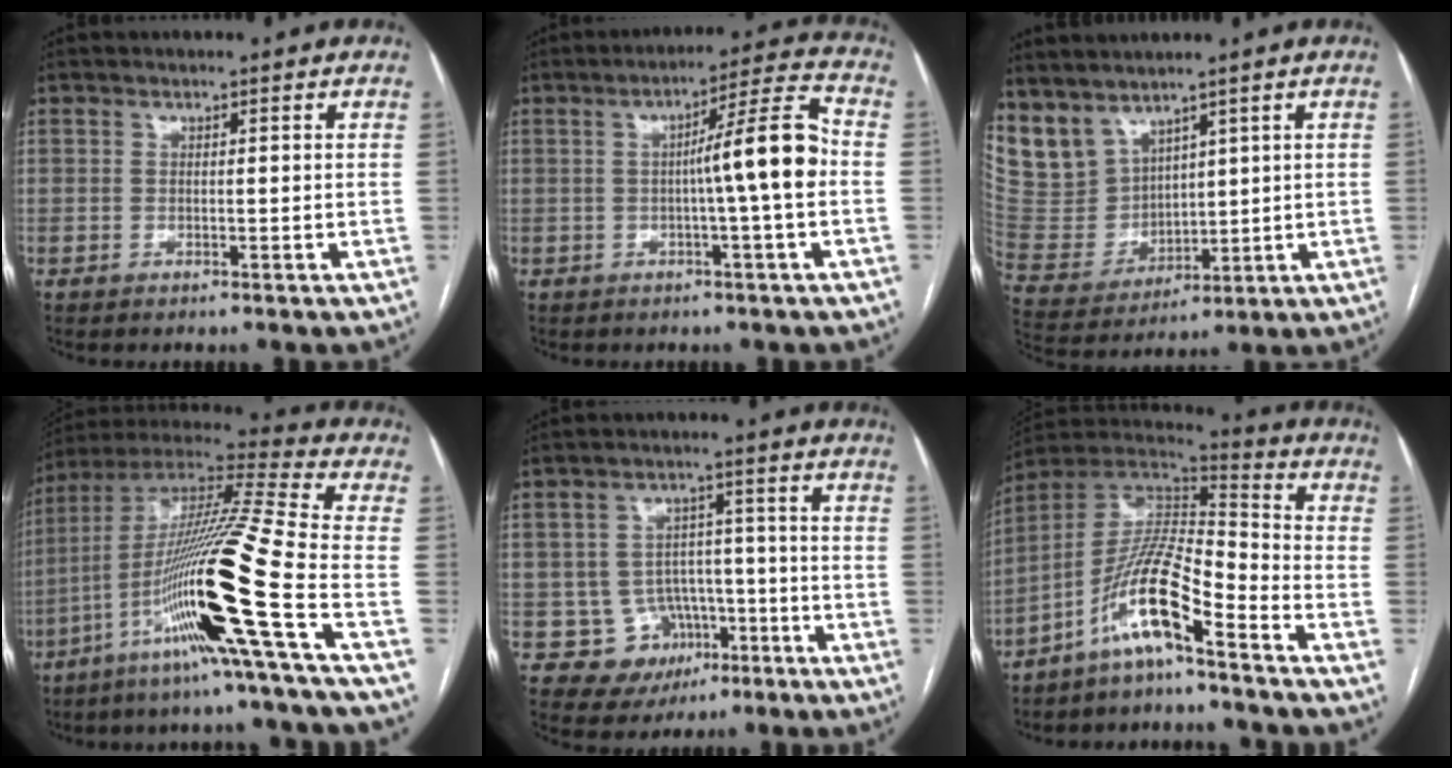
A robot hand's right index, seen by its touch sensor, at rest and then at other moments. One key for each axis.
{"total": 9.4, "fx": -0.7, "fy": -0.7, "fz": 9.3, "tx": -0.137, "ty": 0.019, "tz": -0.013}
{"total": 9.4, "fx": 7.7, "fy": 5.1, "fz": 2.1, "tx": -0.064, "ty": 0.007, "tz": 0.185}
{"total": 22.6, "fx": -8.9, "fy": -1.9, "fz": 20.7, "tx": -0.396, "ty": -0.025, "tz": -0.174}
{"total": 8.2, "fx": -3.0, "fy": 7.5, "fz": 1.3, "tx": -0.008, "ty": 0.020, "tz": -0.033}
{"total": 12.3, "fx": -7.5, "fy": 1.4, "fz": 9.6, "tx": -0.191, "ty": 0.012, "tz": -0.144}